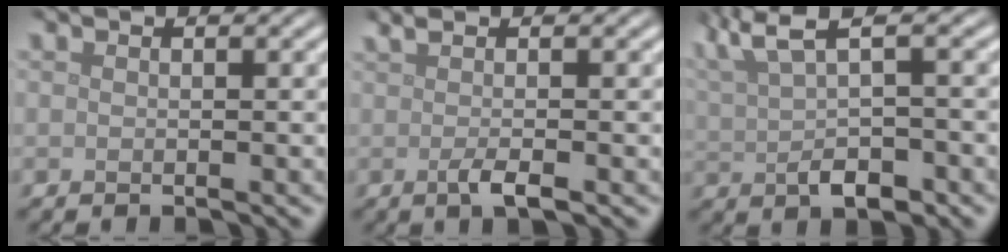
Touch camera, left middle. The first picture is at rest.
{"total": 2.5, "force": [0.0, 0.7, 2.4], "torque": [-0.040, 0.001, -0.003]}
{"total": 6.1, "force": [2.1, 2.3, 5.2], "torque": [-0.102, 0.011, 0.039]}